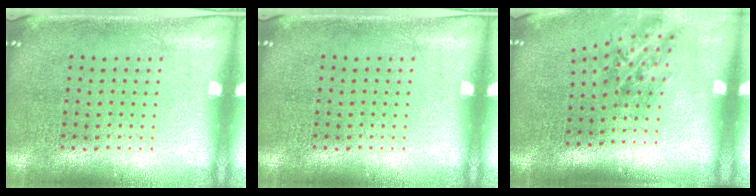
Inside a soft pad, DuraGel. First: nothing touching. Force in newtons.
{"total": 0.0}
{"total": 1.3, "press": 1.1, "slide": 0.7}